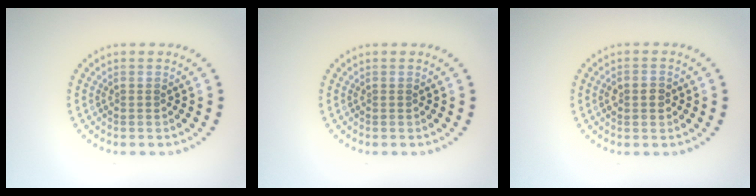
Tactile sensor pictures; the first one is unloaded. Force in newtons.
{"total": 0.0}
{"total": 1.9, "press": 1.9, "slide": 0.2}